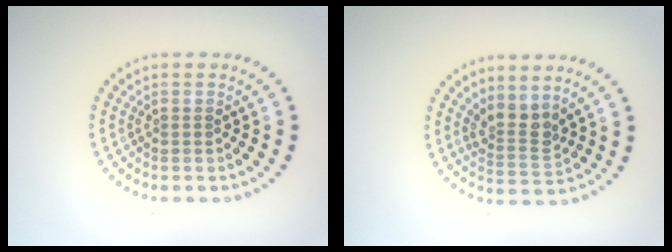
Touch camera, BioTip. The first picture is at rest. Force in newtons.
{"total": 2.6, "press": 1.9, "slide": 1.7}